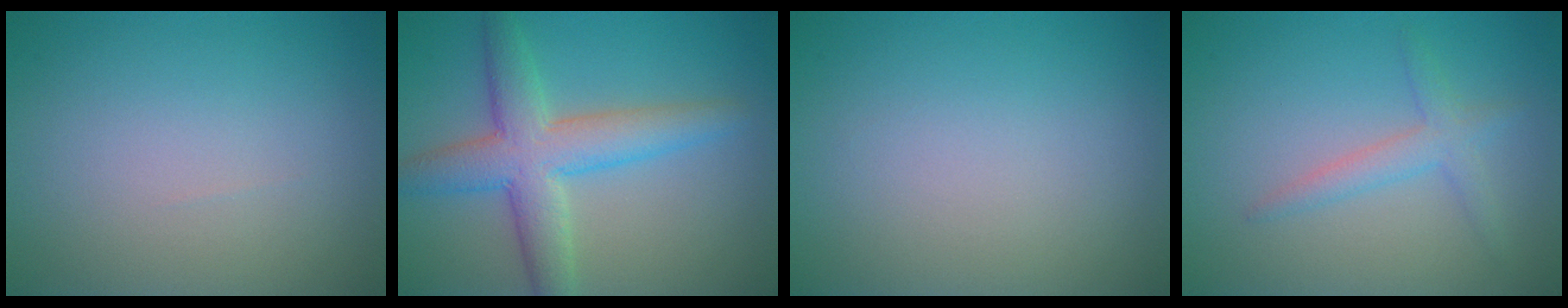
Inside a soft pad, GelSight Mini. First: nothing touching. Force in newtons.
{"total": 6.2, "press": 6.2, "slide": 0.1}
{"total": 0.0}
{"total": 2.1, "press": 2.1, "slide": 0.1}